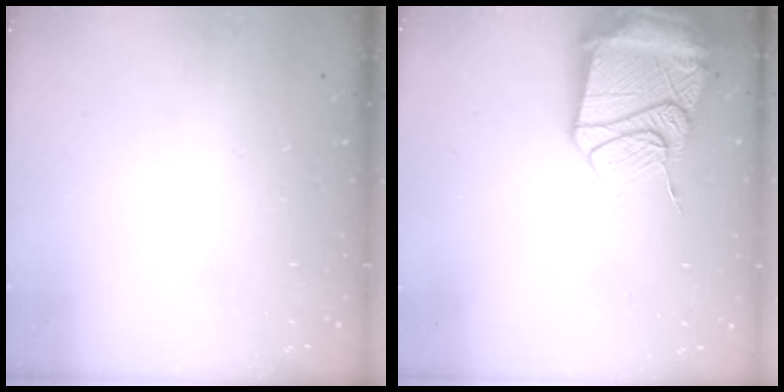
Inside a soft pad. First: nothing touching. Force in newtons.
{"total": 20.6, "press": 20.5, "slide": 2.3}